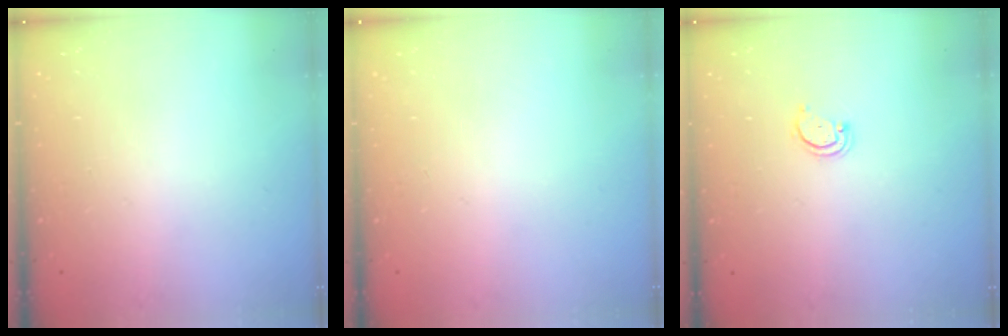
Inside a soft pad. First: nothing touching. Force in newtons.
{"total": 0.0}
{"total": 2.2, "press": 2.2, "slide": 0.2}